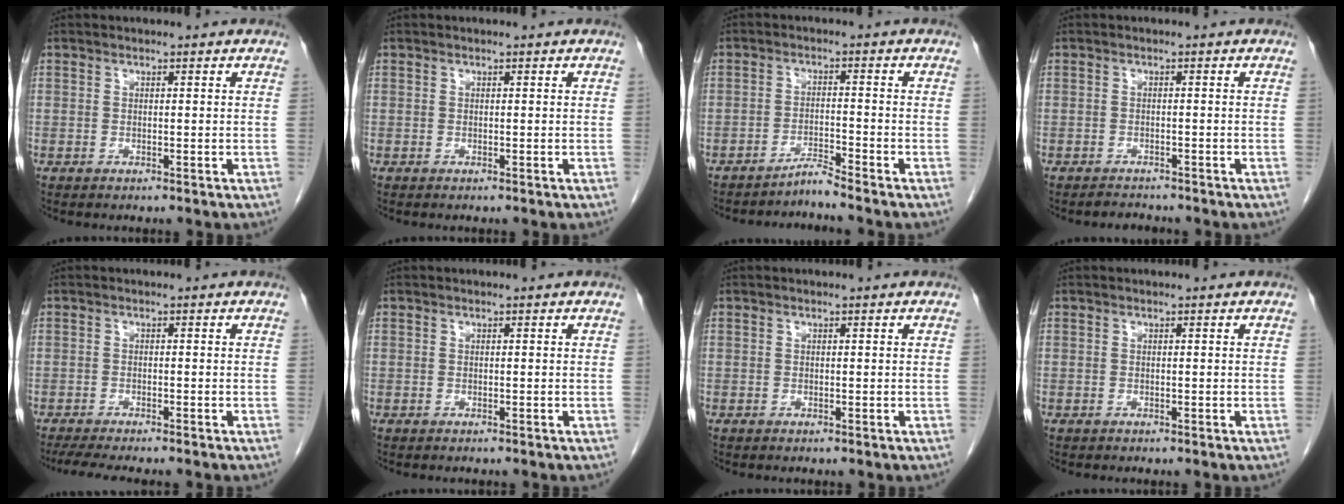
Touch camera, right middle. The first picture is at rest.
{"total": 0.0}
{"total": 2.7, "force": [-2.5, -0.9, 0.3], "torque": [0.000, -0.012, -0.047]}
{"total": 1.5, "force": [-1.5, 0.3, -0.2], "torque": [-0.005, -0.007, -0.021]}
{"total": 7.4, "force": [-6.3, 0.7, 3.9], "torque": [-0.057, -0.015, -0.096]}
{"total": 0.5, "force": [-0.5, 0.1, 0.2], "torque": [-0.002, 0.000, -0.006]}
{"total": 0.0}
{"total": 0.0}